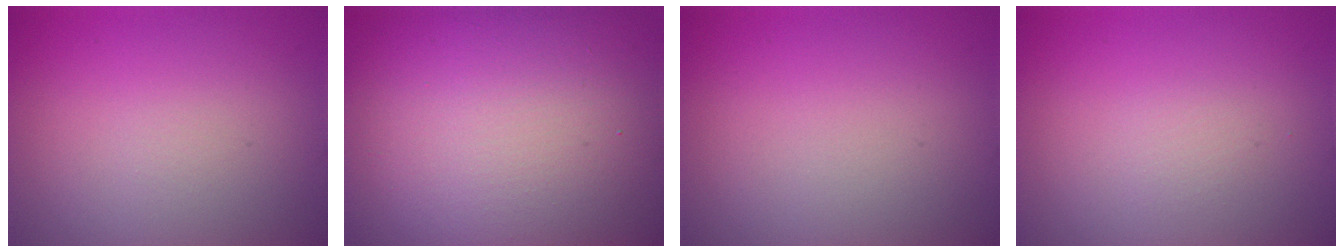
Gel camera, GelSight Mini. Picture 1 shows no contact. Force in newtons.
{"total": 20.5, "press": 20.5, "slide": 1.3}
{"total": 0.0}
{"total": 0.8, "press": 0.8, "slide": 0.0}